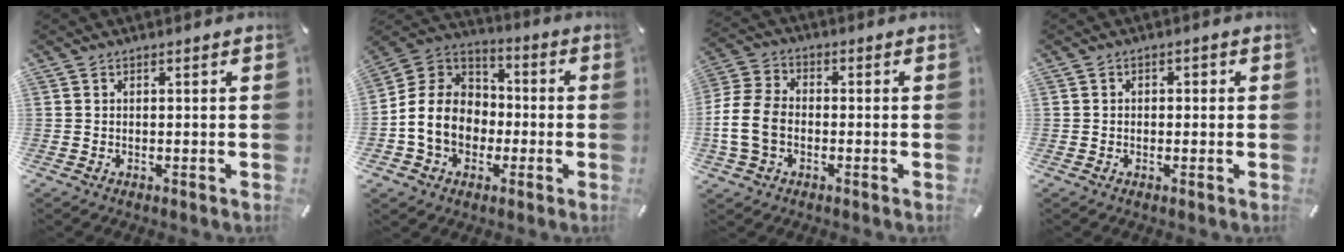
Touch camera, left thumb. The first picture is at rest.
{"total": 13.1, "force": [-3.2, 11.3, 5.7], "torque": [-0.130, 0.024, -0.056]}
{"total": 10.6, "force": [-2.4, 7.7, 6.9], "torque": [-0.158, 0.013, -0.043]}
{"total": 1.5, "force": [-0.6, 1.2, 0.7], "torque": [-0.013, 0.007, -0.015]}